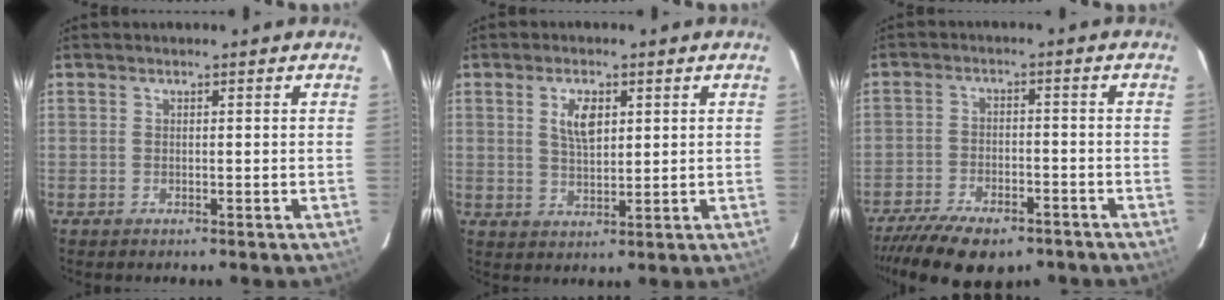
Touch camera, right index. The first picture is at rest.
{"total": 5.3, "force": [1.8, 2.6, 4.3], "torque": [-0.076, 0.005, 0.036]}
{"total": 15.2, "force": [-11.3, 6.1, 8.0], "torque": [-0.181, -0.029, -0.178]}